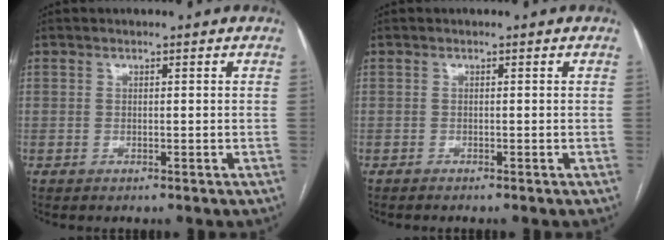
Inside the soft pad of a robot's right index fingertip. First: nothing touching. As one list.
[{"total": 0.9, "force": [-0.8, -0.2, 0.4], "torque": [-0.004, 0.001, -0.013]}]